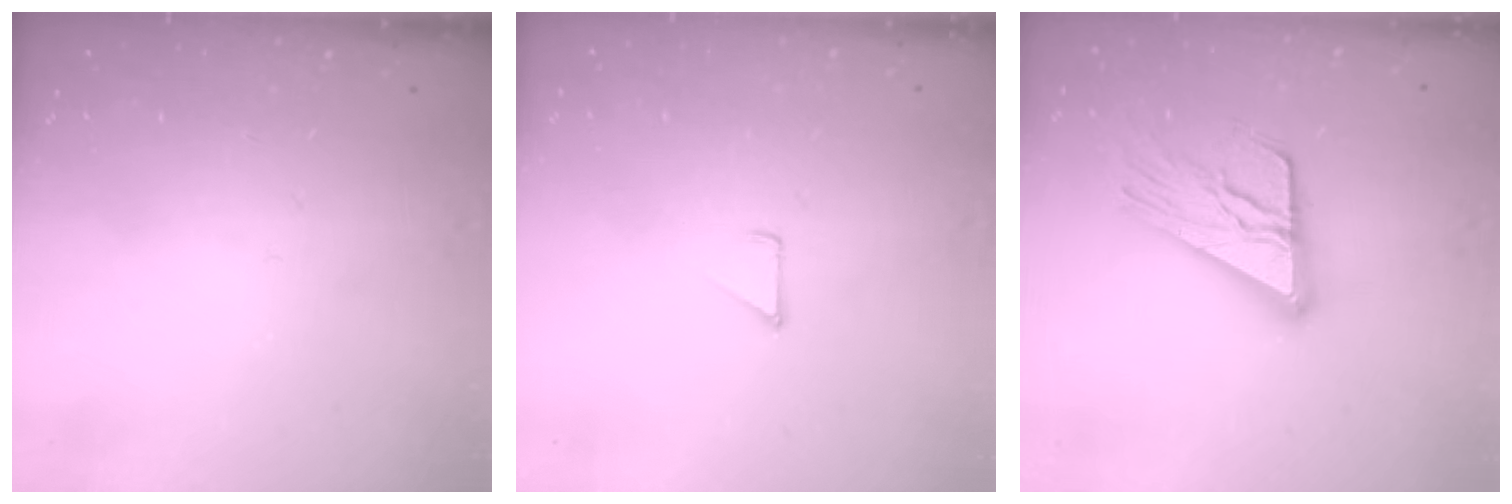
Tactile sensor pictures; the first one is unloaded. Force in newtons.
{"total": 3.8, "press": 3.8, "slide": 0.4}
{"total": 16.5, "press": 16.4, "slide": 1.5}